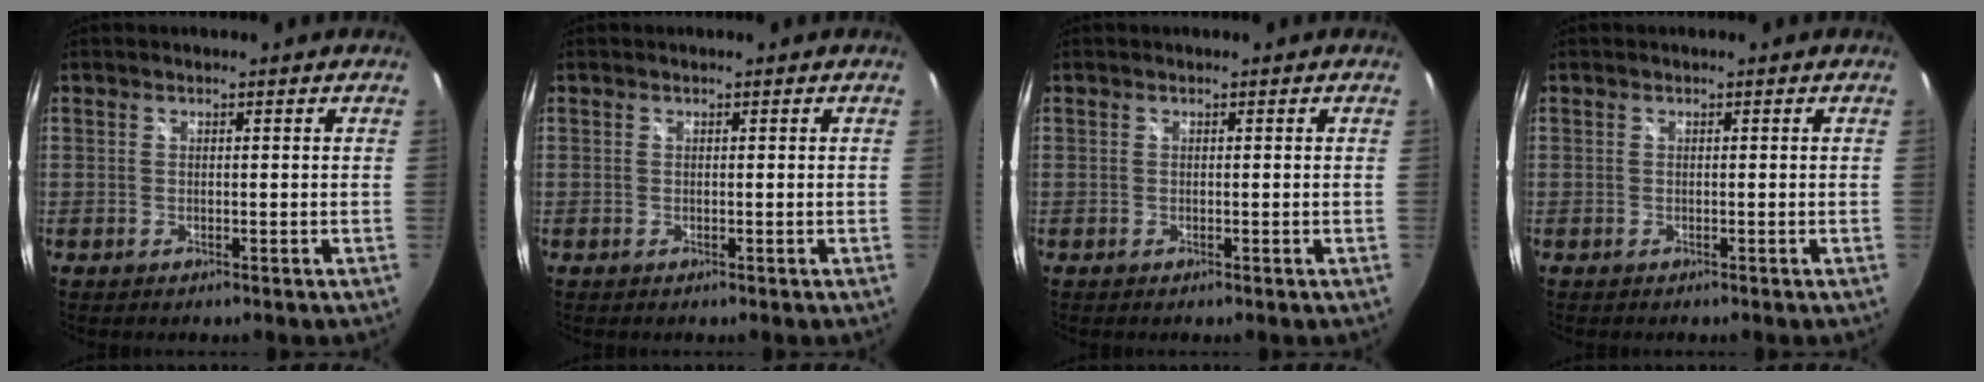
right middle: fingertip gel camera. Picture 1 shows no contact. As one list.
[{"total": 0.0}, {"total": 0.0}, {"total": 0.9, "force": [0.8, -0.4, 0.1], "torque": [0.000, 0.009, 0.011]}]